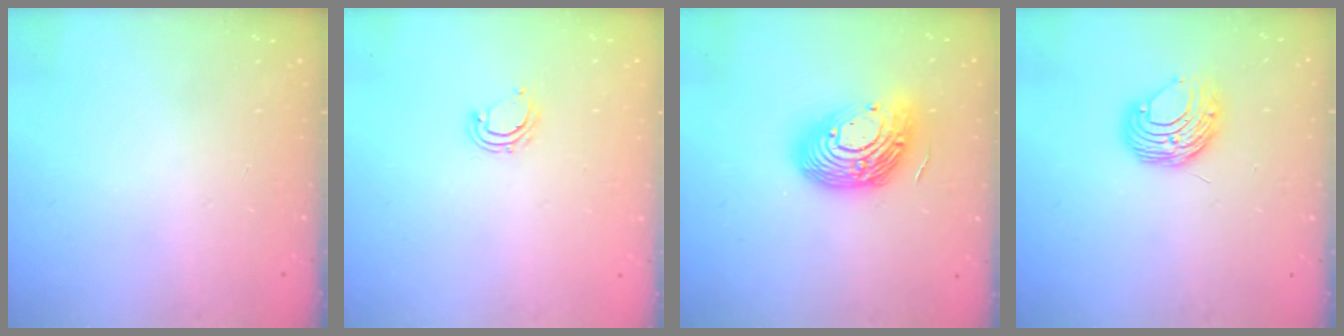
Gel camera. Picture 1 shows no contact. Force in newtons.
{"total": 4.7, "press": 4.6, "slide": 0.3}
{"total": 17.9, "press": 17.9, "slide": 1.2}
{"total": 8.8, "press": 8.8, "slide": 0.8}